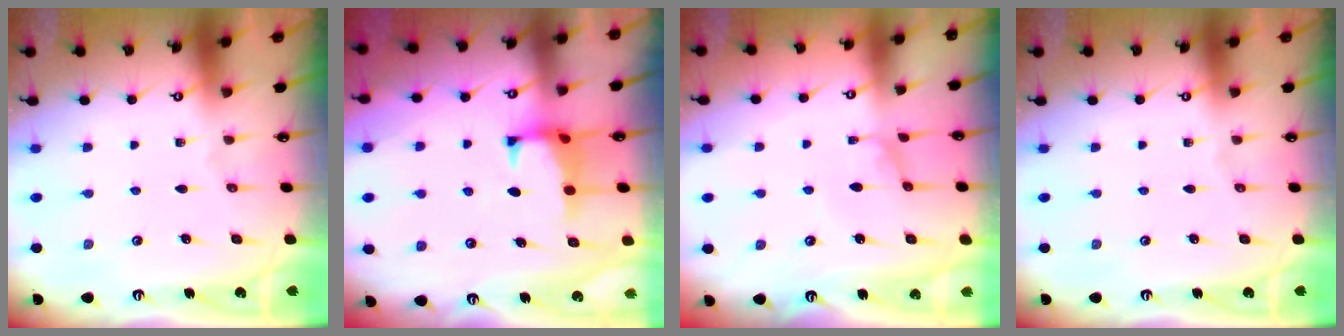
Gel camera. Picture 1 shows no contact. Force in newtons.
{"total": 1.6, "press": 1.5, "slide": 0.6}
{"total": 0.7, "press": 0.5, "slide": 0.4}
{"total": 0.0}